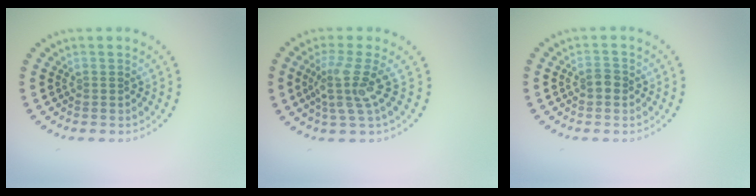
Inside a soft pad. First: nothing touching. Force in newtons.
{"total": 3.6, "press": 2.6, "slide": 2.4}
{"total": 1.3, "press": 1.3, "slide": 0.2}